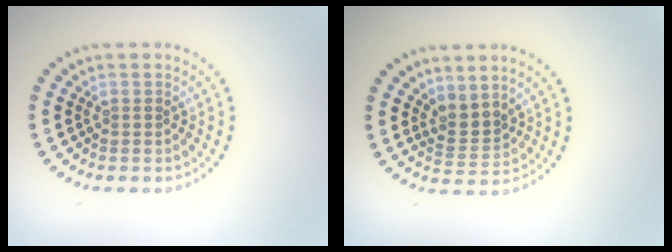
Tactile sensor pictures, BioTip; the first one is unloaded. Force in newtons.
{"total": 2.1, "press": 1.3, "slide": 1.6}